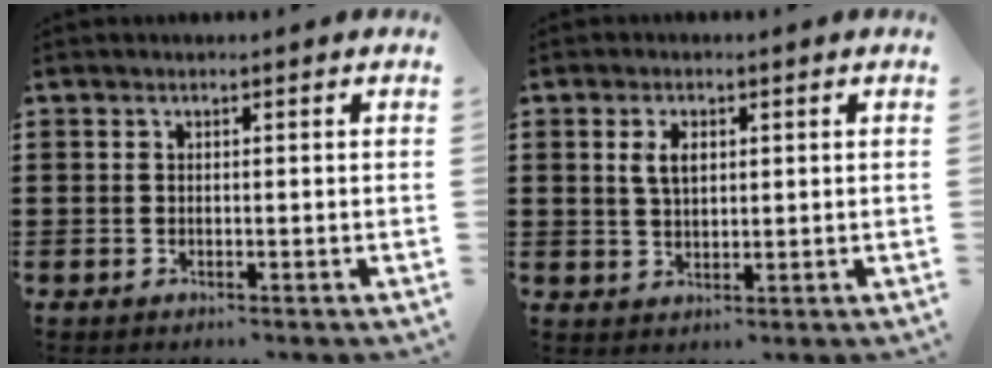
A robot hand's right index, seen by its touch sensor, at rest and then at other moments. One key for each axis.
{"total": 3.7, "fx": 1.1, "fy": 1.9, "fz": 2.9, "tx": -0.062, "ty": 0.009, "tz": 0.018}